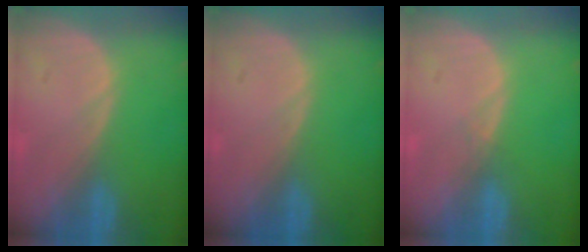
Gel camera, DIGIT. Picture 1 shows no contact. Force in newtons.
{"total": 0.0}
{"total": 0.6, "press": 0.6, "slide": 0.2}